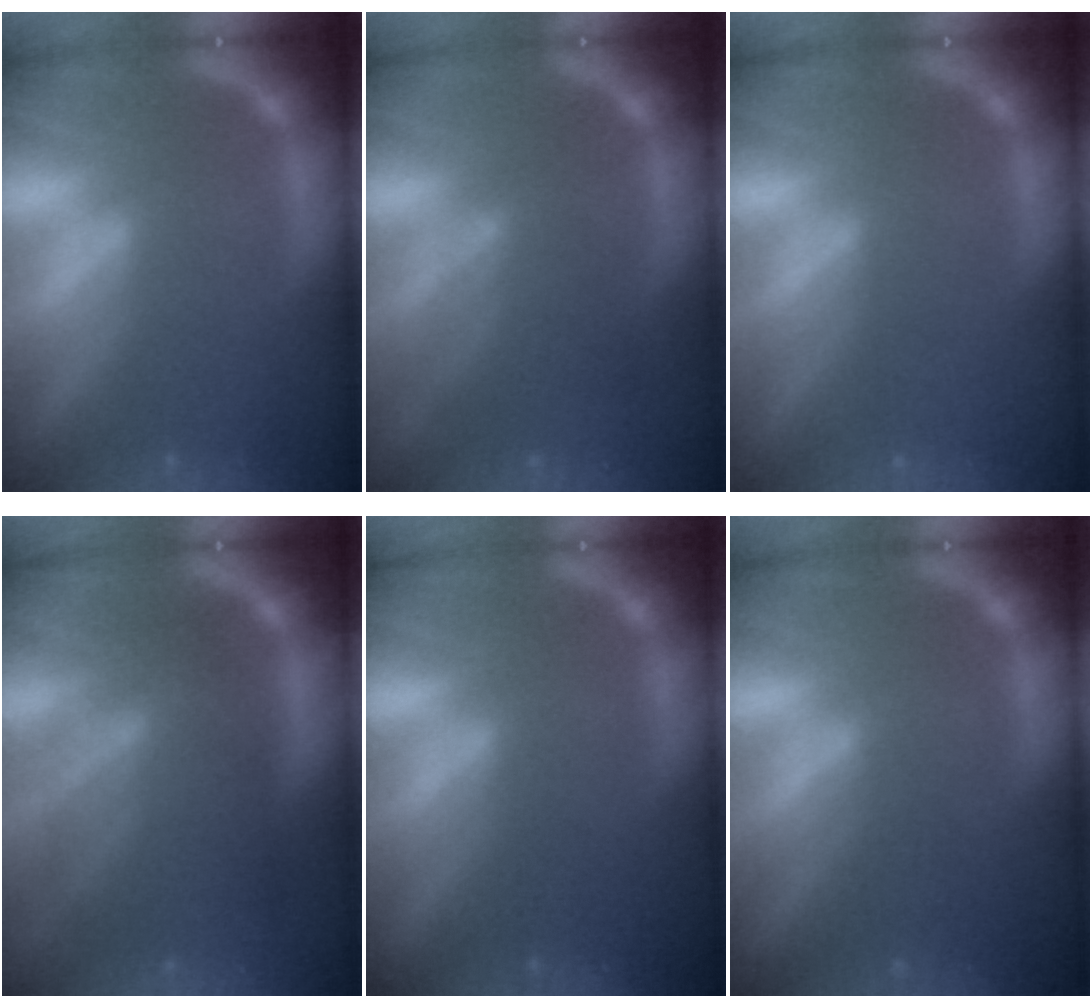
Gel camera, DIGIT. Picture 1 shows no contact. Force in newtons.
{"total": 4.0}
{"total": 0.0}
{"total": 8.1}
{"total": 1.5}
{"total": 1.9}